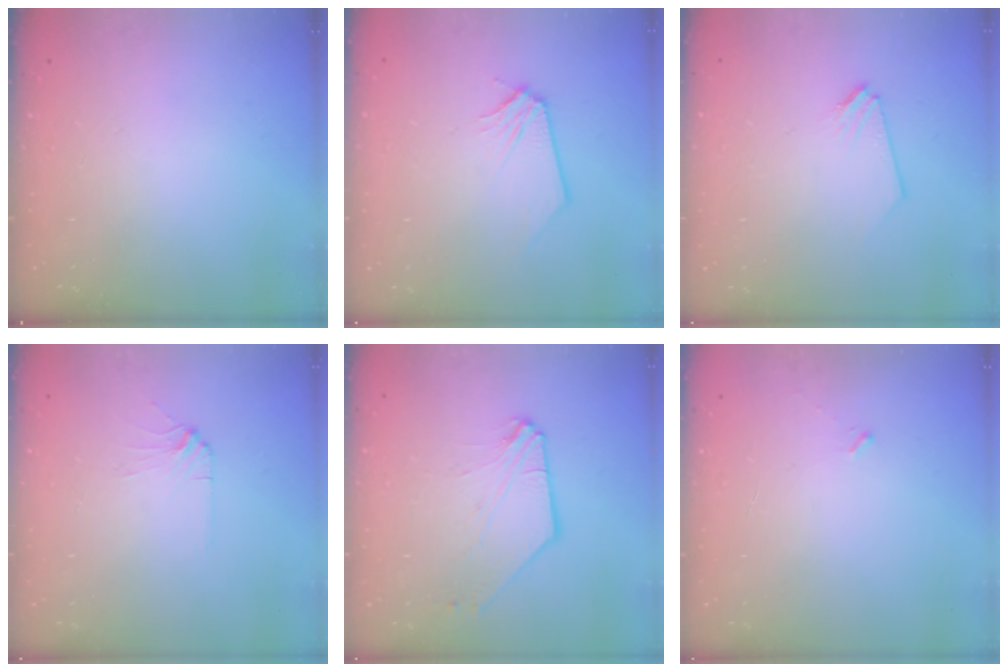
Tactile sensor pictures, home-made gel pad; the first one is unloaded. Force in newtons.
{"total": 0.0}
{"total": 0.0}
{"total": 2.8, "press": 2.7, "slide": 0.4}
{"total": 5.4, "press": 5.3, "slide": 0.8}
{"total": 1.6, "press": 1.6, "slide": 0.4}